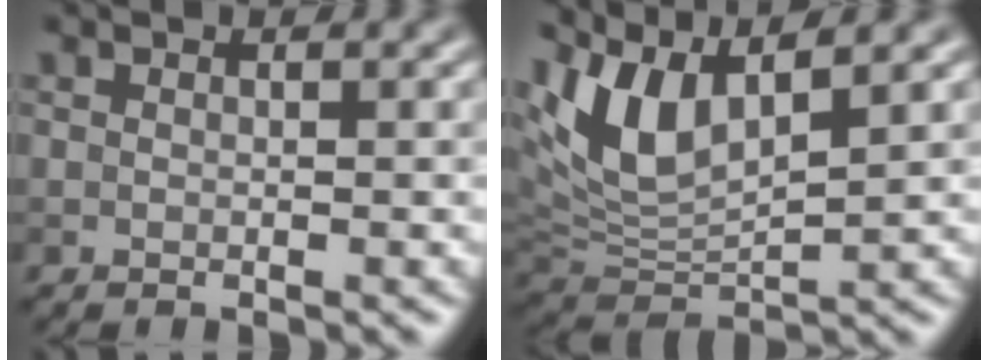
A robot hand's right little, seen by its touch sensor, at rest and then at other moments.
{"total": 6.8, "force": [3.6, 2.6, 5.1], "torque": [-0.118, 0.005, 0.069]}